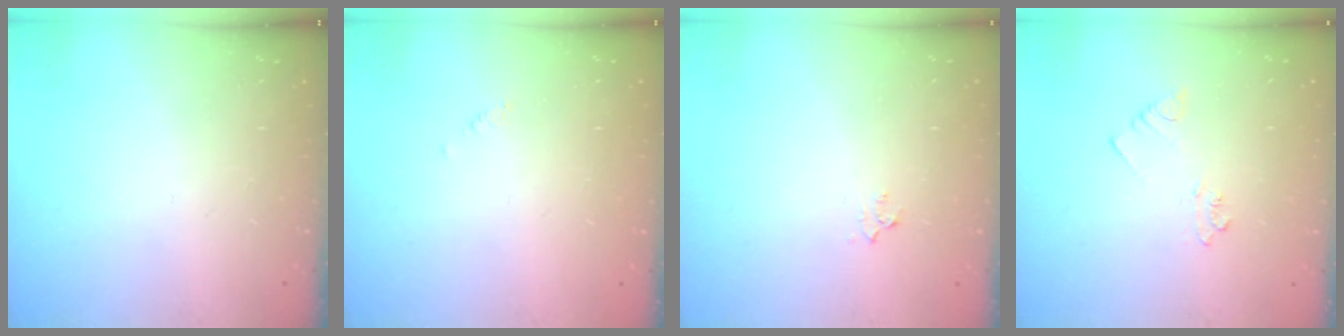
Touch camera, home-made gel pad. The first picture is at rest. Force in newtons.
{"total": 2.8, "press": 2.7, "slide": 0.3}
{"total": 3.0, "press": 3.0, "slide": 0.4}
{"total": 4.0, "press": 4.0, "slide": 0.4}